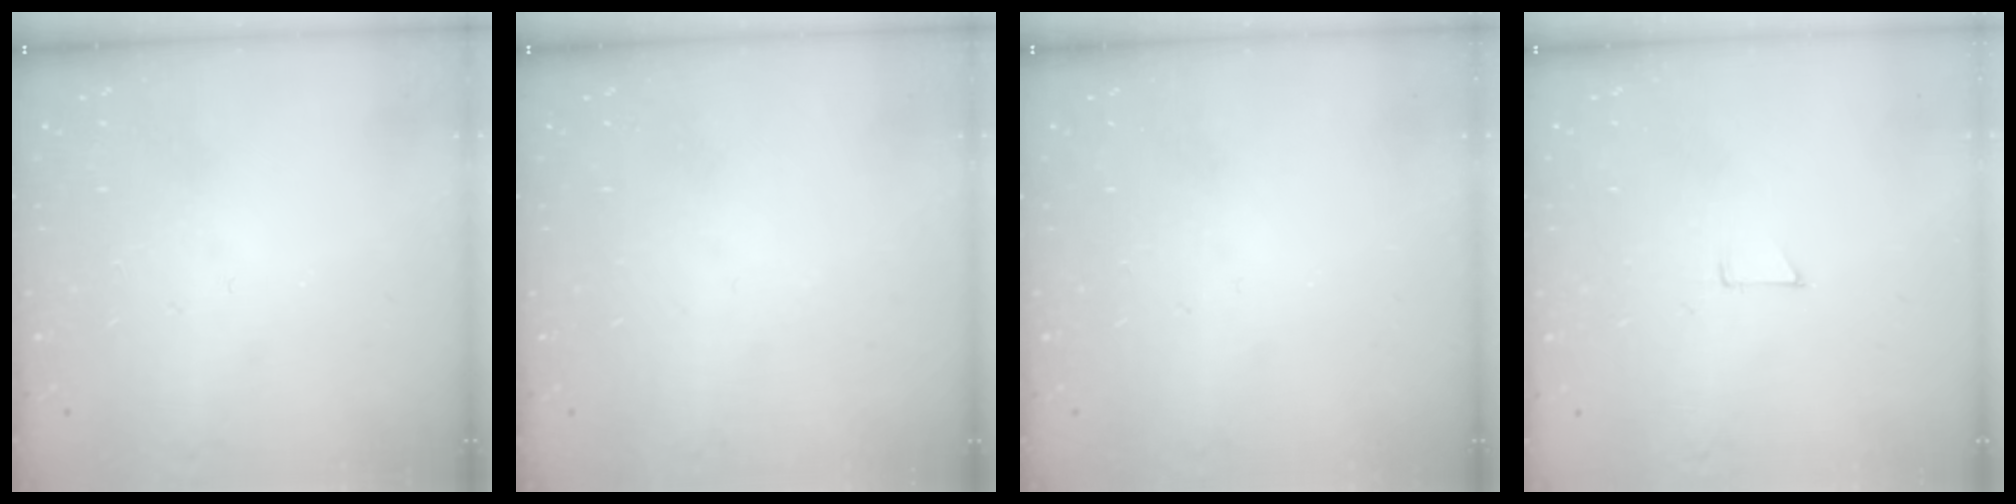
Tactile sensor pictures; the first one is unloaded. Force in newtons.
{"total": 0.0}
{"total": 0.0}
{"total": 4.1, "press": 4.1, "slide": 0.3}